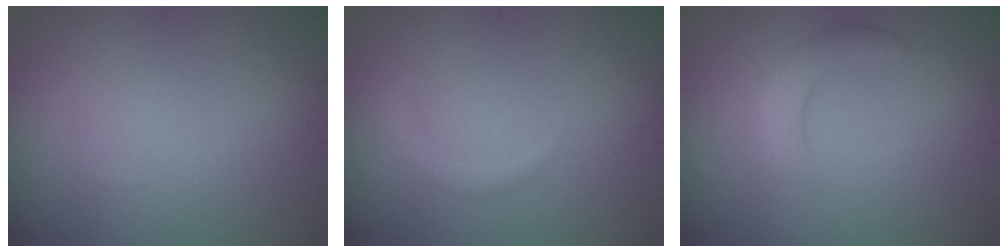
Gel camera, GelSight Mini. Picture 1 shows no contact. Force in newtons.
{"total": 1.2, "press": 1.2, "slide": 0.1}
{"total": 2.4, "press": 2.4, "slide": 0.1}